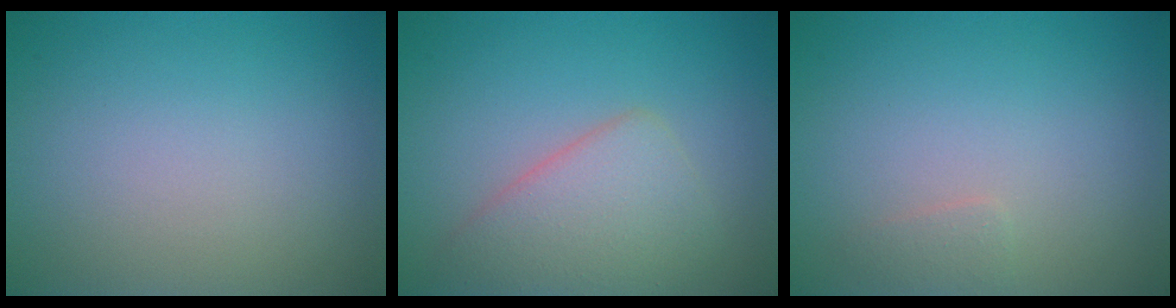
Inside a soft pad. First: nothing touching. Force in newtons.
{"total": 5.6, "press": 5.6, "slide": 0.1}
{"total": 0.9, "press": 0.9, "slide": 0.0}